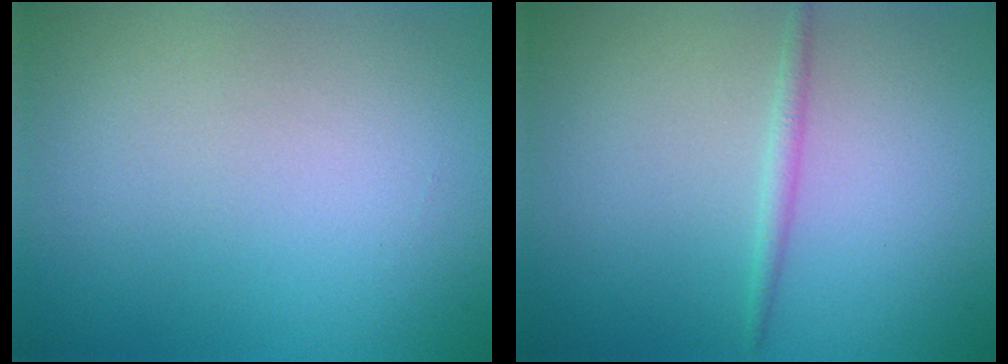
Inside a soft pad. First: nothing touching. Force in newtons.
{"total": 1.0, "press": 1.0, "slide": 0.0}